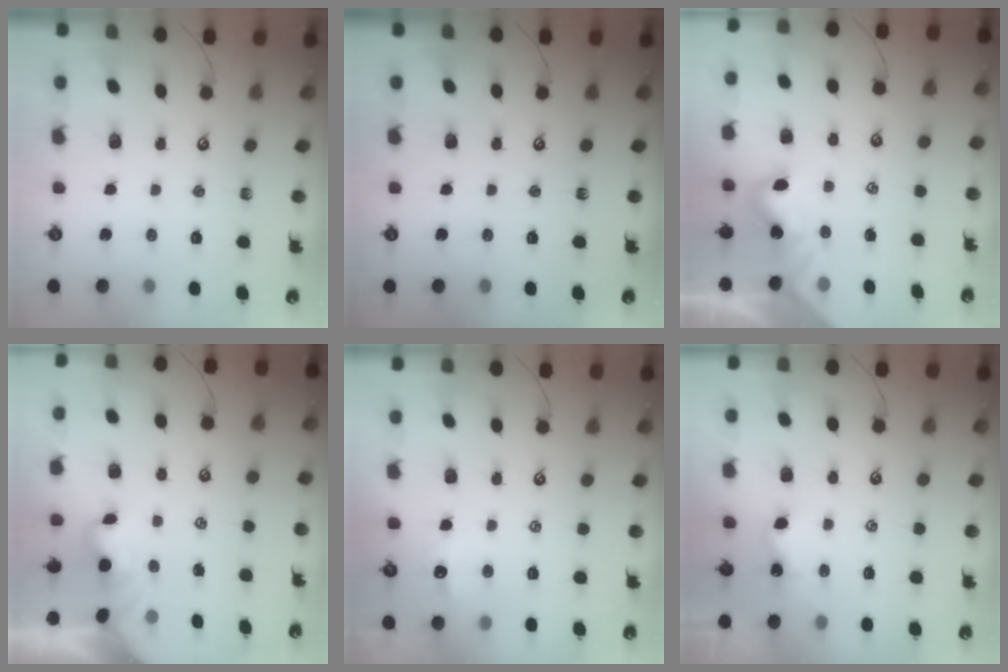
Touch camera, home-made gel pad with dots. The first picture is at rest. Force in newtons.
{"total": 0.0}
{"total": 1.6, "press": 1.6, "slide": 0.3}
{"total": 2.0, "press": 2.0, "slide": 0.4}
{"total": 0.7, "press": 0.3, "slide": 0.6}
{"total": 1.1, "press": 1.0, "slide": 0.4}